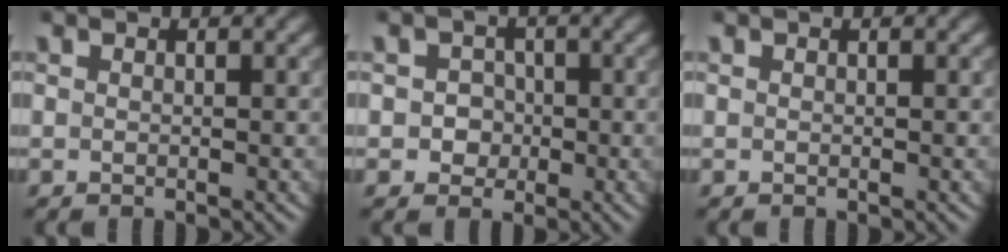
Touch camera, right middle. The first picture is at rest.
{"total": 2.0, "force": [-0.2, 1.9, 0.6], "torque": [0.015, -0.001, -0.011]}
{"total": 0.0}